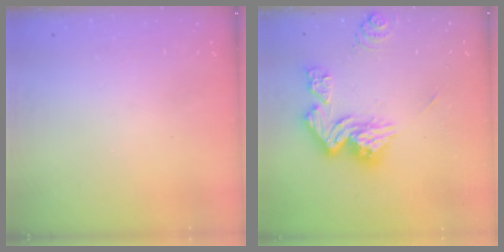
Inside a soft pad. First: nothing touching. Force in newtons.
{"total": 14.6, "press": 14.5, "slide": 1.5}